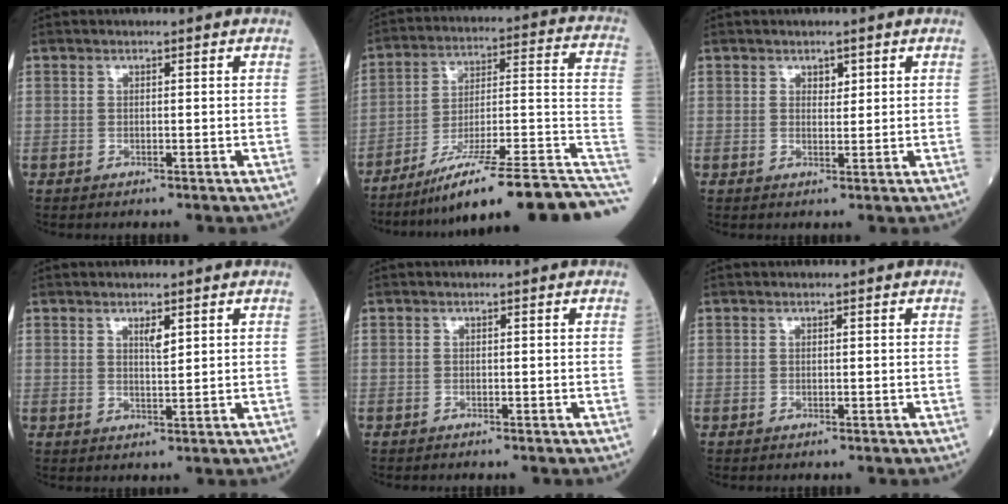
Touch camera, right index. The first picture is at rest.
{"total": 23.9, "force": [-17.2, 1.8, 16.4], "torque": [-0.160, 0.024, -0.262]}
{"total": 1.3, "force": [0.8, 0.7, 0.7], "torque": [-0.005, -0.002, 0.012]}
{"total": 2.2, "force": [1.2, 0.4, 1.8], "torque": [-0.033, -0.002, 0.022]}
{"total": 0.0}
{"total": 0.0}